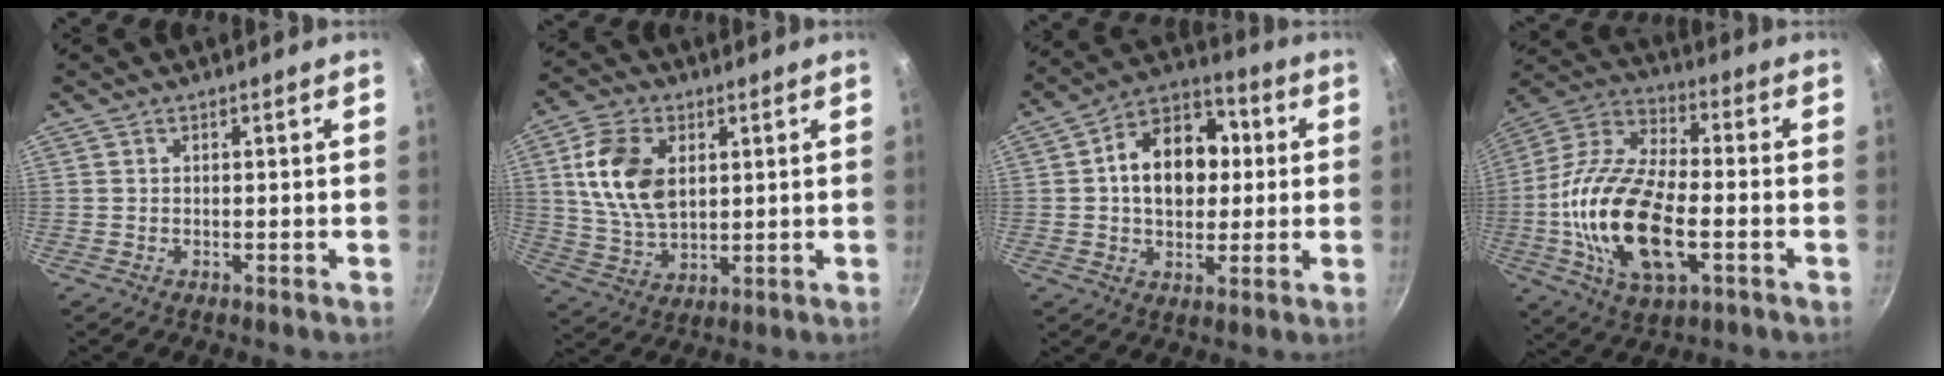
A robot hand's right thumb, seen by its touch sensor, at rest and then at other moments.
{"total": 13.0, "force": [3.2, 8.4, 9.5], "torque": [-0.165, -0.011, 0.065]}
{"total": 15.3, "force": [1.6, 11.0, 10.4], "torque": [-0.118, 0.025, 0.011]}
{"total": 21.9, "force": [-4.2, 10.5, 18.7], "torque": [-0.359, 0.024, -0.089]}